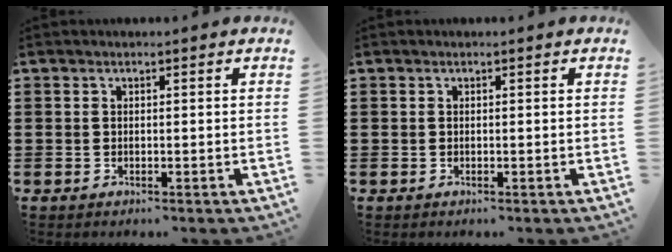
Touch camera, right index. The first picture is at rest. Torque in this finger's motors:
{"motor_torque": [-0.16, 0.14, 0.00, 0.00]}